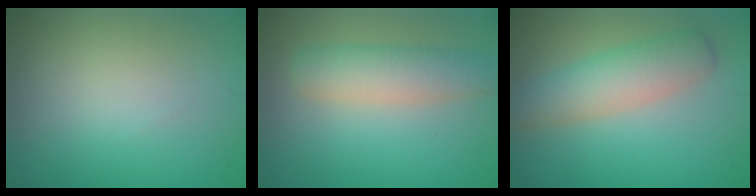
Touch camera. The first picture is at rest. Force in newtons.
{"total": 3.2, "press": 3.2, "slide": 0.3}
{"total": 4.1, "press": 4.1, "slide": 0.1}